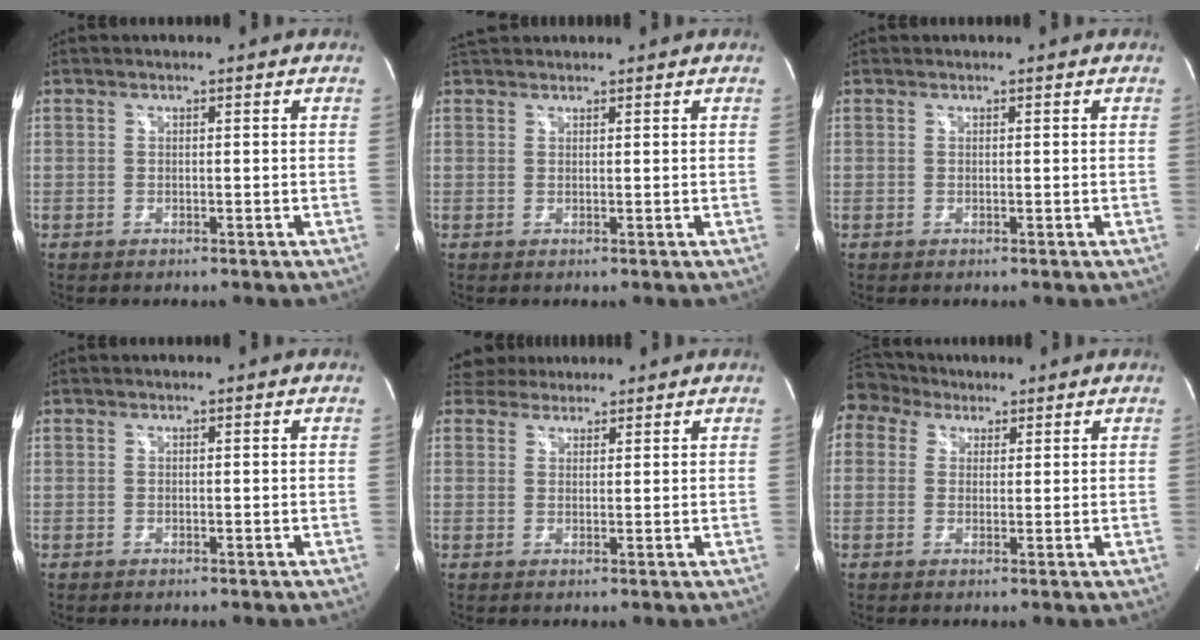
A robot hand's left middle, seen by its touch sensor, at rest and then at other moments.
{"total": 2.9, "force": [2.7, 0.8, 0.6], "torque": [-0.014, 0.030, 0.049]}
{"total": 0.0}
{"total": 0.0}
{"total": 3.4, "force": [3.1, 1.5, 0.0], "torque": [0.000, 0.023, 0.052]}
{"total": 3.6, "force": [3.0, 2.1, 0.0], "torque": [0.000, 0.027, 0.058]}